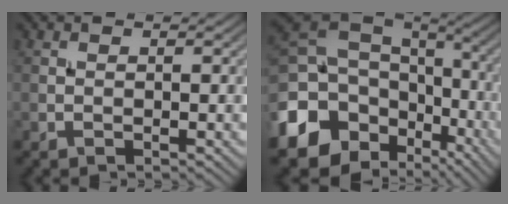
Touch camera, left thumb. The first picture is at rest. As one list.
[{"total": 18.0, "force": [-6.8, 13.7, 9.7], "torque": [-0.244, -0.040, -0.109]}]